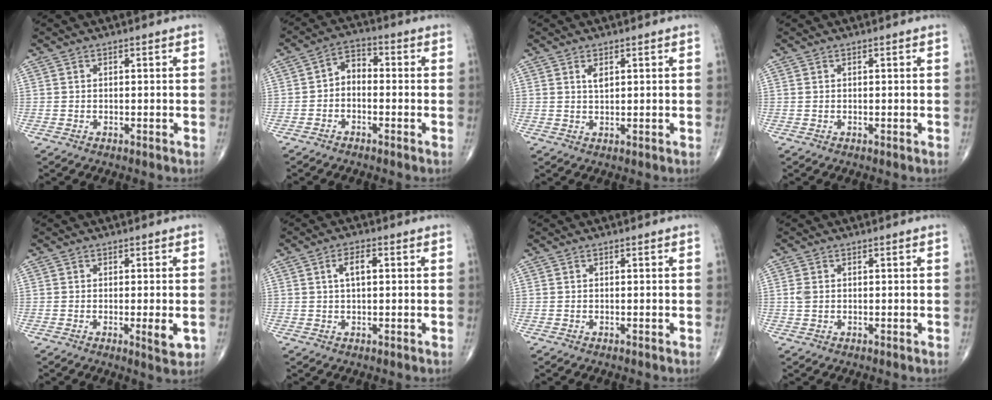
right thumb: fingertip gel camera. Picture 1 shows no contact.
{"total": 4.5, "force": [-0.9, 3.2, 3.1], "torque": [-0.036, 0.027, -0.032]}
{"total": 1.9, "force": [1.0, 0.8, 1.5], "torque": [-0.020, -0.003, 0.019]}
{"total": 0.0}
{"total": 3.6, "force": [-0.7, 0.9, 3.4], "torque": [-0.049, -0.010, -0.011]}
{"total": 3.8, "force": [0.9, 1.7, 3.3], "torque": [-0.055, 0.006, 0.014]}
{"total": 0.0}
{"total": 1.8, "force": [0.2, 1.3, 1.2], "torque": [-0.030, 0.001, 0.003]}